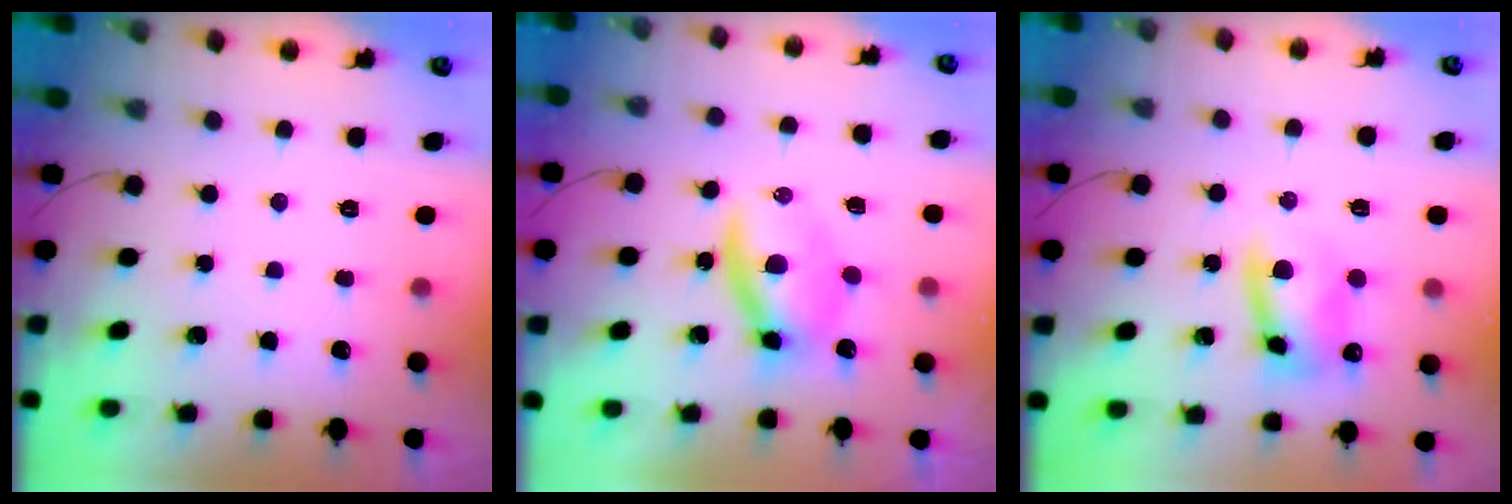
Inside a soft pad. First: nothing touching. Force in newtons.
{"total": 7.5, "press": 7.4, "slide": 1.2}
{"total": 10.3, "press": 10.1, "slide": 1.7}